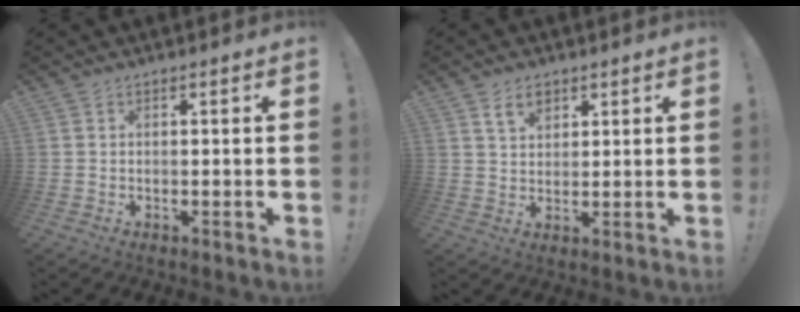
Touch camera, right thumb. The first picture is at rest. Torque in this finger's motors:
{"motor_torque": [-0.39, 0.54, -0.10, 0.14, 0.05]}